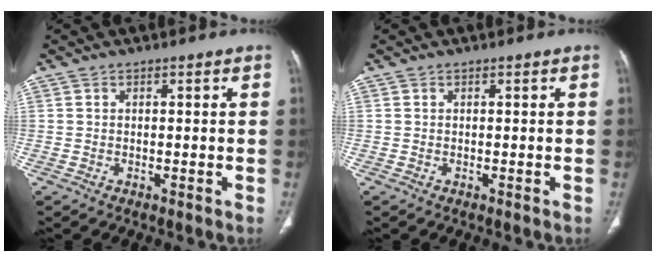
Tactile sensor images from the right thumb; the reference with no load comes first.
{"total": 0.0}